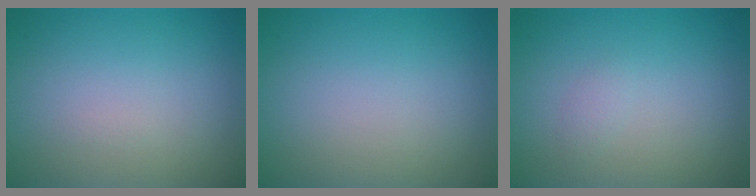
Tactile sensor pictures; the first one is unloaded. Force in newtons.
{"total": 0.0}
{"total": 0.7, "press": 0.7, "slide": 0.1}